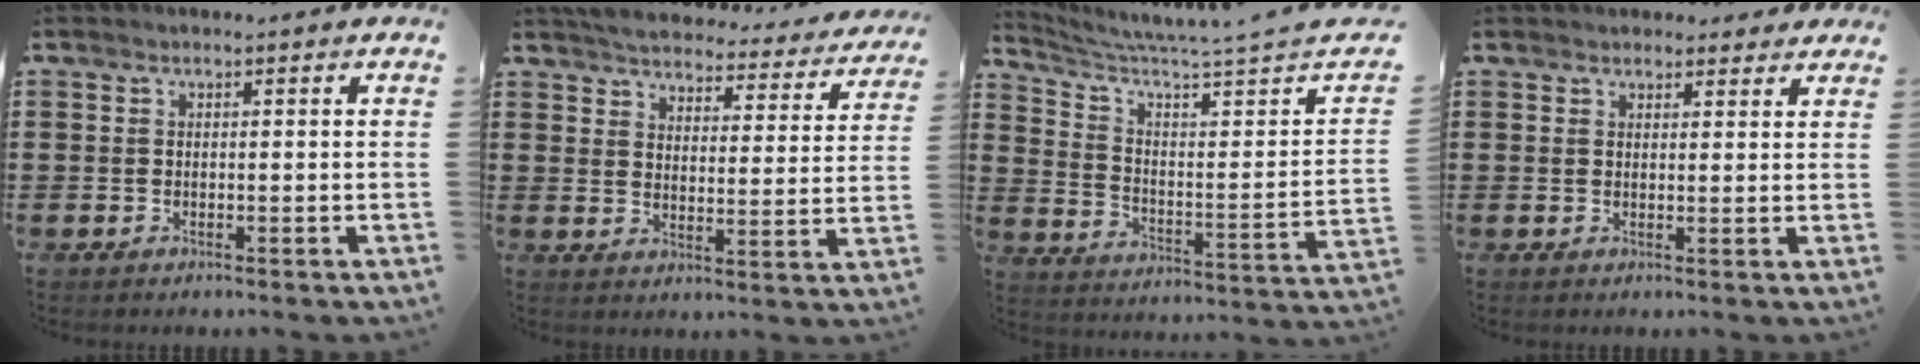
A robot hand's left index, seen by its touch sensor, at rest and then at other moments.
{"total": 4.3, "force": [4.3, 0.1, 0.6], "torque": [-0.037, -0.034, 0.070]}
{"total": 4.1, "force": [3.3, -1.0, 2.2], "torque": [-0.061, -0.048, 0.044]}
{"total": 2.2, "force": [2.1, 0.7, 0.1], "torque": [0.000, -0.002, 0.040]}